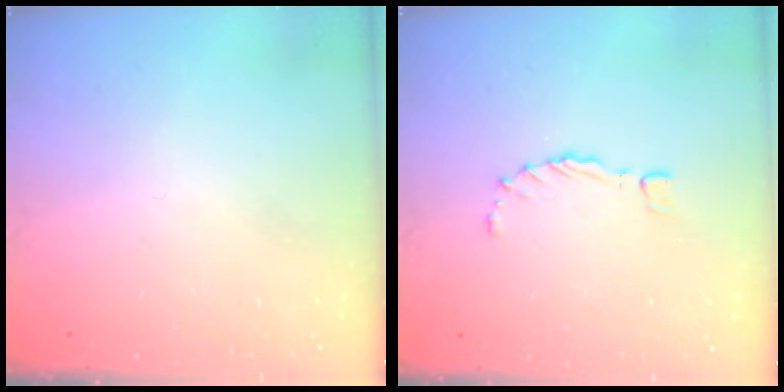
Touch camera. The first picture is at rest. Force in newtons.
{"total": 0.9, "press": 0.9, "slide": 0.4}